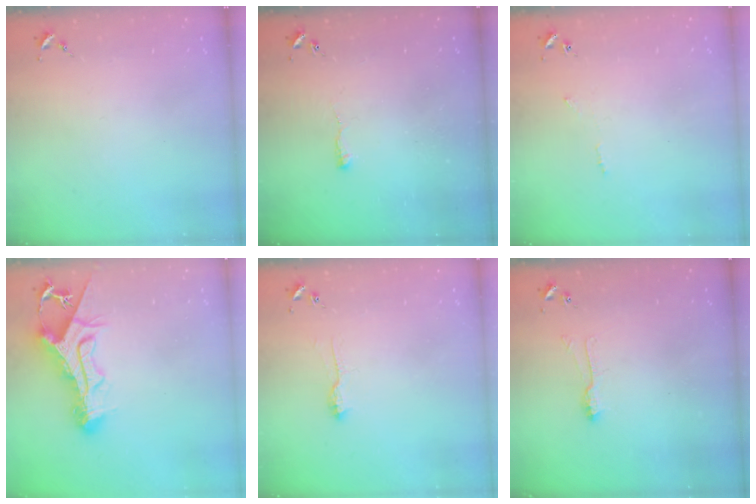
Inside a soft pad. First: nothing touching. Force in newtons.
{"total": 2.8, "press": 2.7, "slide": 0.6}
{"total": 2.9, "press": 2.9, "slide": 0.5}
{"total": 13.9, "press": 13.9, "slide": 1.2}
{"total": 6.1, "press": 6.1, "slide": 0.6}
{"total": 5.3, "press": 5.2, "slide": 0.6}